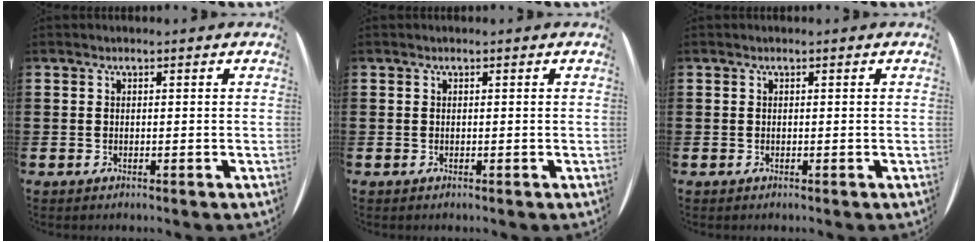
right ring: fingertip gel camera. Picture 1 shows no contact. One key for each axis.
{"total": 0.0}
{"total": 0.0}